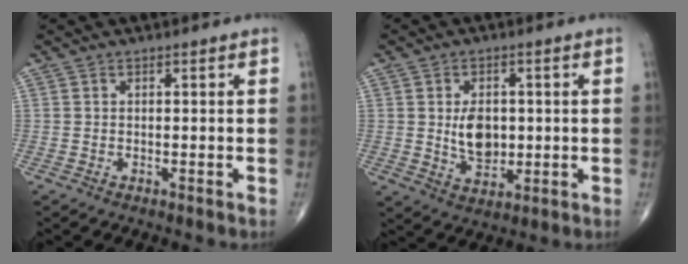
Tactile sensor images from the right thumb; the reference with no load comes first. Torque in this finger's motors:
{"motor_torque": [0.18, 0.09, 0.35, 0.22, 0.02]}